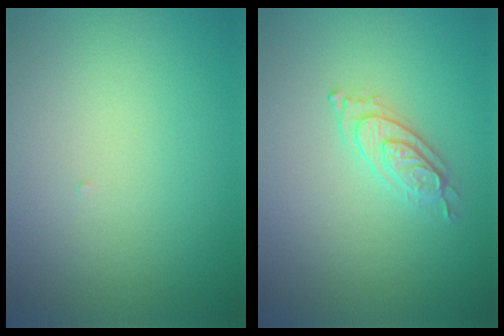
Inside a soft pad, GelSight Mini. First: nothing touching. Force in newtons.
{"total": 2.2, "press": 2.1, "slide": 0.6}